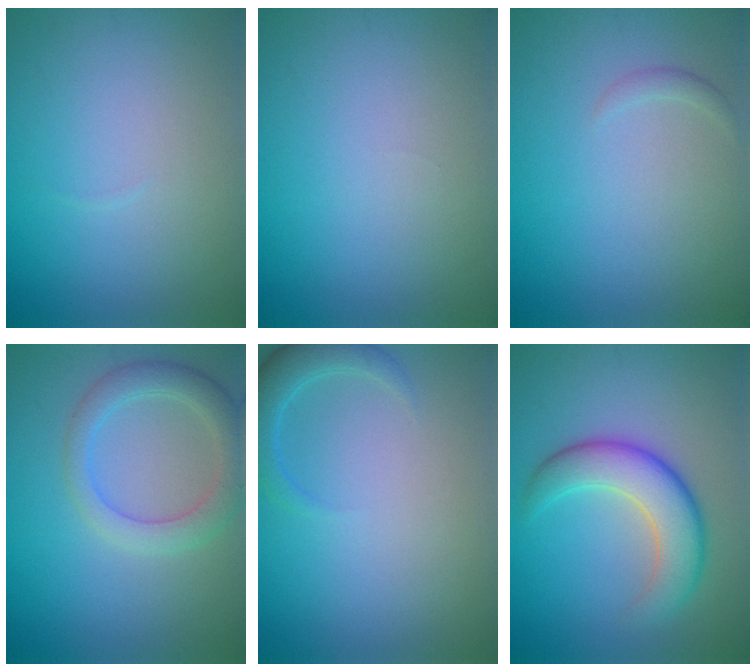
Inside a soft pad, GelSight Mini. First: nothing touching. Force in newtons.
{"total": 0.0}
{"total": 0.7, "press": 0.7, "slide": 0.0}
{"total": 3.6, "press": 3.6, "slide": 0.5}
{"total": 2.4, "press": 2.4, "slide": 0.1}
{"total": 5.9, "press": 5.8, "slide": 0.4}